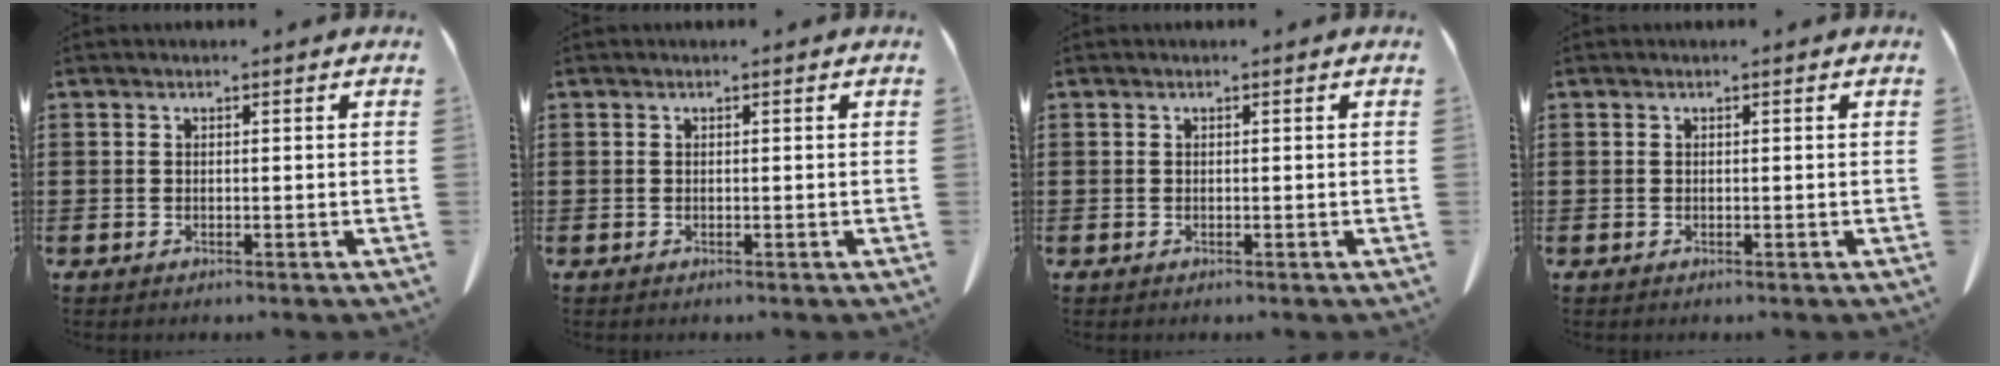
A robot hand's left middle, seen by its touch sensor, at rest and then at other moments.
{"total": 0.0}
{"total": 0.0}
{"total": 0.0}